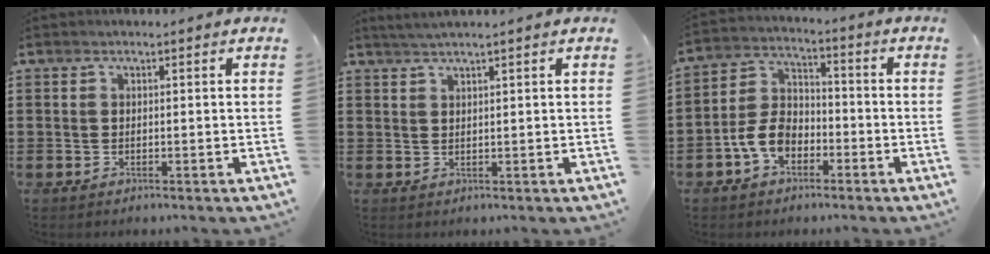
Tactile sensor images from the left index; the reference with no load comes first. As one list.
[{"total": 1.5, "force": [1.2, -0.5, 0.9], "torque": [-0.016, -0.001, 0.022]}, {"total": 7.1, "force": [-3.5, 4.6, 4.1], "torque": [-0.108, 0.010, -0.074]}]